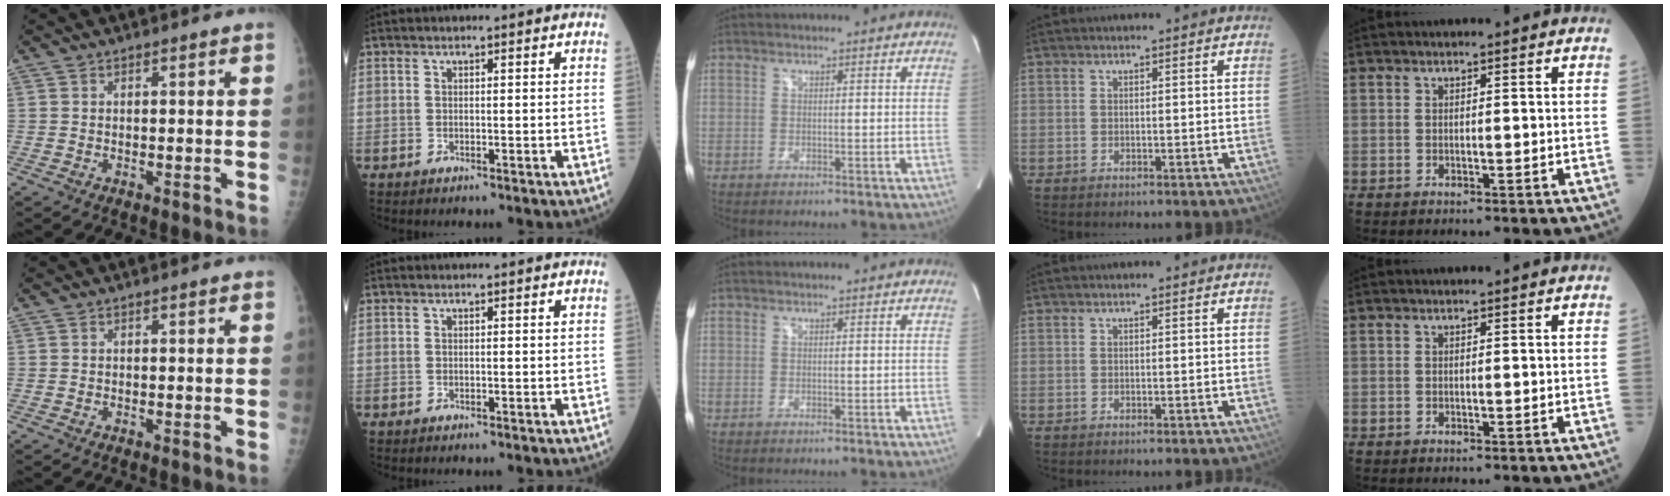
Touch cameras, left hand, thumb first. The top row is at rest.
{}